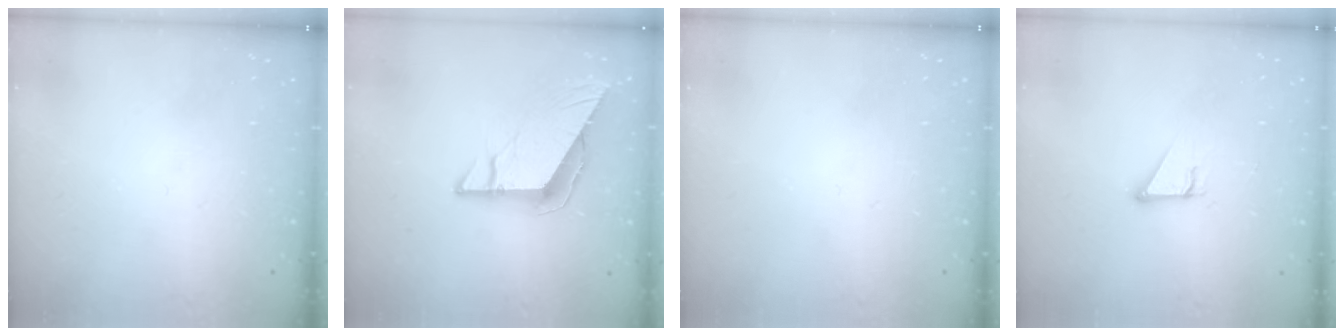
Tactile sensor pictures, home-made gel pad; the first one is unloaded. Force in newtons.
{"total": 9.0, "press": 9.0, "slide": 0.5}
{"total": 0.0}
{"total": 3.3, "press": 3.2, "slide": 0.3}